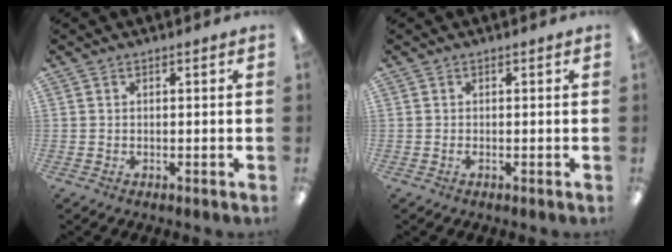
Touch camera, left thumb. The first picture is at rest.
{"total": 0.6, "force": [-0.1, 0.2, 0.5], "torque": [-0.011, 0.000, -0.001]}